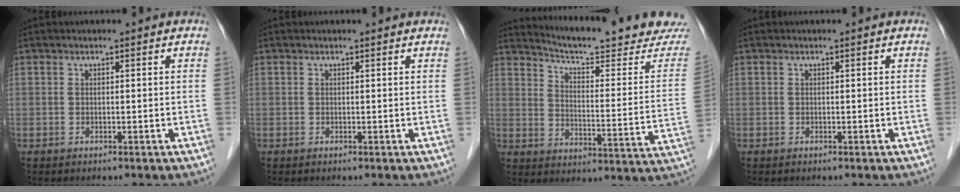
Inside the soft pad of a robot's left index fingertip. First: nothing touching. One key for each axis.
{"total": 1.5, "fx": 1.4, "fy": 0.3, "fz": 0.3, "tx": -0.014, "ty": 0.015, "tz": 0.010}
{"total": 20.7, "fx": 19.7, "fy": 0.5, "fz": 6.2, "tx": -0.091, "ty": -0.094, "tz": 0.245}
{"total": 0.0}